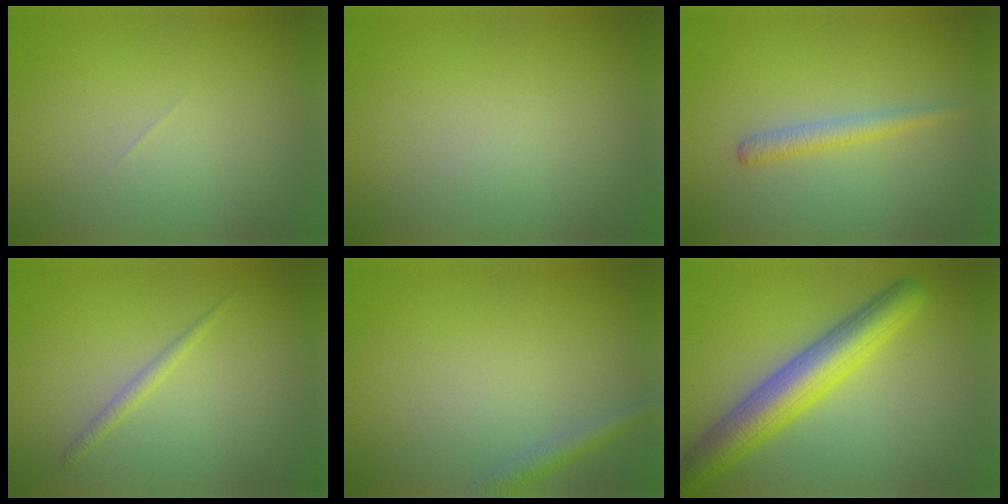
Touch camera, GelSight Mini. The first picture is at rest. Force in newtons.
{"total": 0.0}
{"total": 1.7, "press": 1.7, "slide": 0.1}
{"total": 1.0, "press": 1.0, "slide": 0.1}
{"total": 1.9, "press": 1.9, "slide": 0.0}
{"total": 6.7, "press": 6.7, "slide": 0.2}